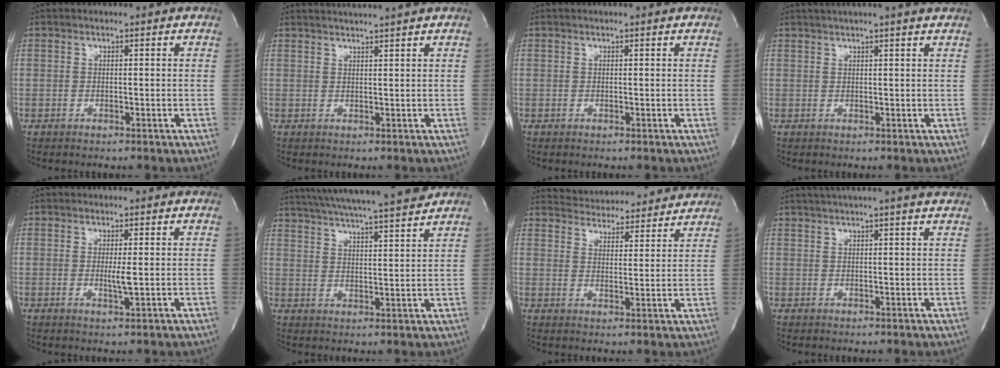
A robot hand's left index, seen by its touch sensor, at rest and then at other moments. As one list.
[{"total": 5.0, "force": [4.6, -1.3, 1.6], "torque": [-0.022, 0.008, 0.062]}, {"total": 0.7, "force": [0.7, 0.0, 0.3], "torque": [-0.004, 0.005, 0.009]}, {"total": 7.8, "force": [6.7, -0.8, 3.8], "torque": [-0.057, 0.028, 0.078]}, {"total": 1.9, "force": [-0.2, 0.0, 1.9], "torque": [-0.042, -0.010, -0.002]}, {"total": 17.3, "force": [15.5, 0.2, 7.8], "torque": [-0.147, 0.012, 0.230]}, {"total": 14.7, "force": [14.1, 2.9, 2.7], "torque": [-0.036, 0.015, 0.186]}, {"total": 10.3, "force": [8.9, -0.8, 5.1], "torque": [-0.084, 0.025, 0.107]}]